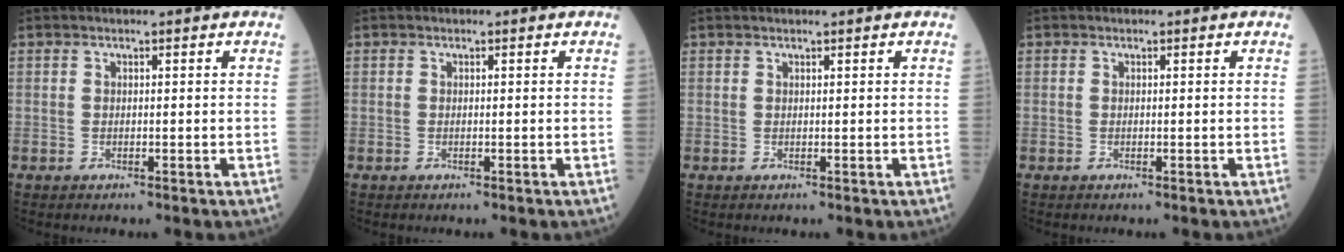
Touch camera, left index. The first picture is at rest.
{"total": 0.0}
{"total": 0.5, "force": [0.4, -0.2, 0.3], "torque": [-0.005, 0.006, 0.010]}
{"total": 0.0}